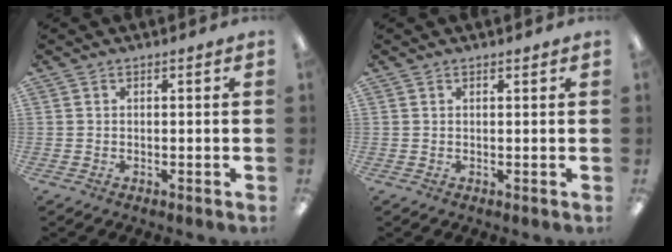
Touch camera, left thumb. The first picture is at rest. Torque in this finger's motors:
{"motor_torque": [0.01, 0.07, -0.31, 0.15, 0.04]}